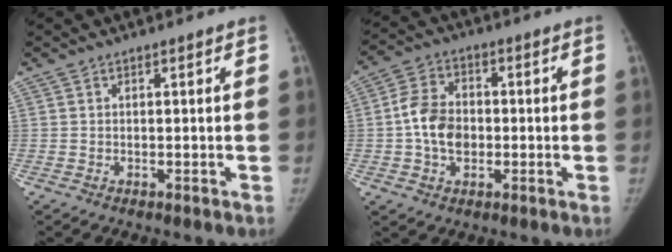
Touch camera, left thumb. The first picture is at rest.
{"total": 8.9, "force": [-0.8, 6.5, 6.0], "torque": [-0.095, 0.017, -0.022]}